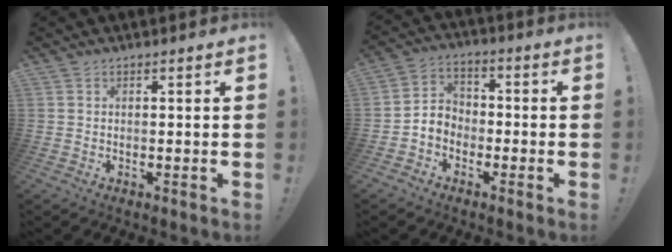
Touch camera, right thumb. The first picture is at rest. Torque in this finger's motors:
{"motor_torque": [0.00, -0.02, 0.00, 0.01, 0.00]}